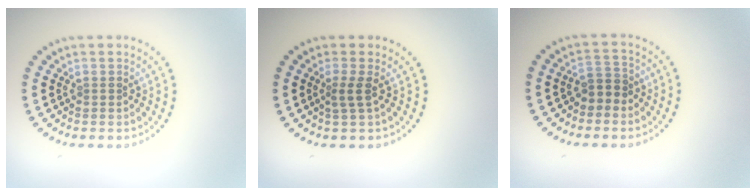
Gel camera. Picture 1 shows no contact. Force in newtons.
{"total": 1.6, "press": 1.0, "slide": 1.2}
{"total": 2.0, "press": 1.8, "slide": 0.8}